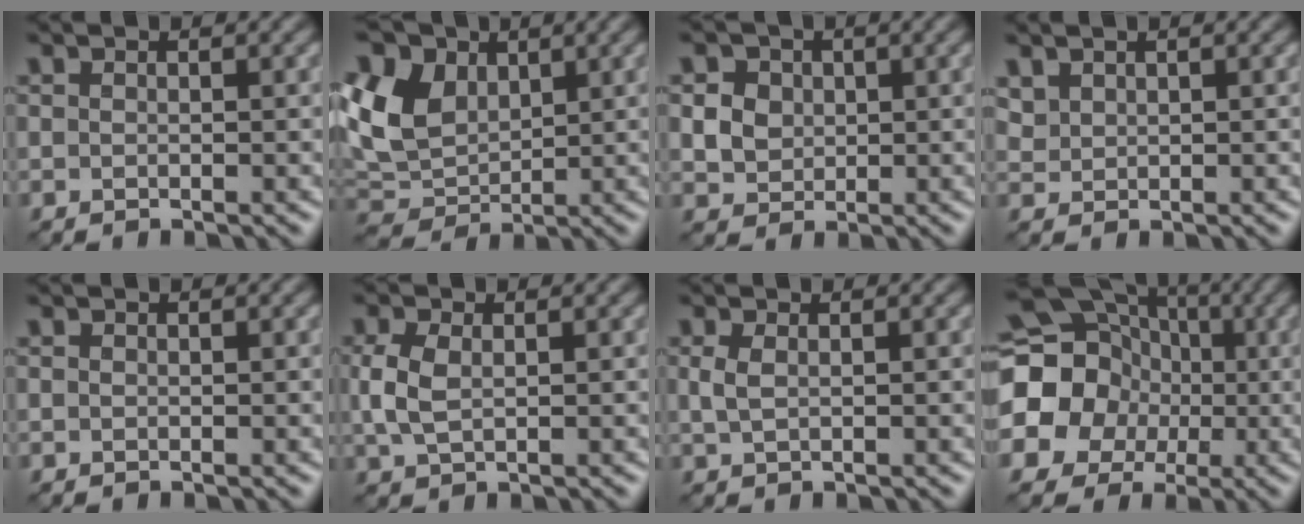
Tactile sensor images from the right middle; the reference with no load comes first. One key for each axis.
{"total": 8.2, "fx": 3.2, "fy": 5.8, "fz": 4.9, "tx": -0.142, "ty": 0.030, "tz": 0.060}
{"total": 3.0, "fx": 0.7, "fy": 2.7, "fz": 1.1, "tx": -0.032, "ty": -0.001, "tz": 0.018}
{"total": 1.2, "fx": 0.9, "fy": 0.8, "fz": -0.1, "tx": -0.003, "ty": -0.002, "tz": 0.022}
{"total": 0.0}
{"total": 3.0, "fx": 0.3, "fy": 2.0, "fz": 2.2, "tx": -0.062, "ty": 0.001, "tz": 0.009}
{"total": 1.3, "fx": 0.3, "fy": 0.8, "fz": 1.0, "tx": -0.028, "ty": 0.000, "tz": 0.009}
{"total": 17.3, "fx": -0.7, "fy": 16.3, "fz": 5.6, "tx": -0.153, "ty": 0.010, "tz": -0.056}